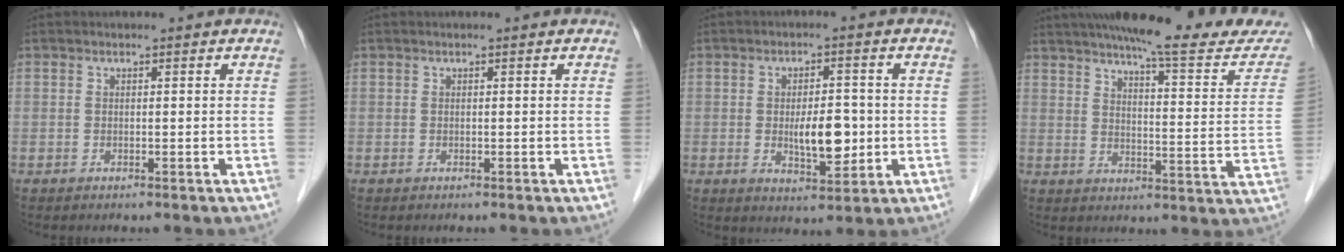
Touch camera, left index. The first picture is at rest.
{"total": 0.0}
{"total": 6.5, "force": [-0.7, 2.4, 6.0], "torque": [-0.096, -0.010, -0.007]}
{"total": 20.3, "force": [17.8, 2.1, 9.6], "torque": [-0.125, -0.035, 0.221]}